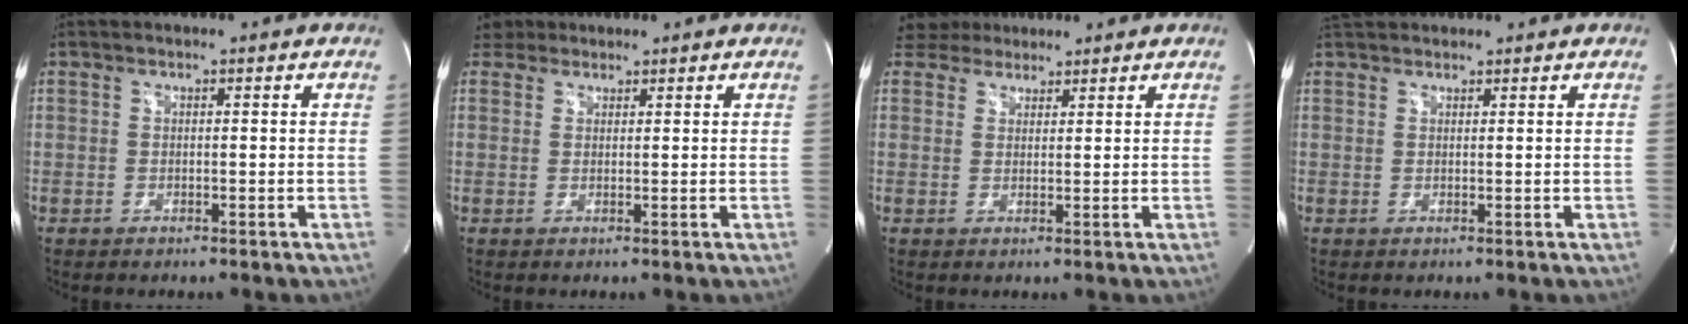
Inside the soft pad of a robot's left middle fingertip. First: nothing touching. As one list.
[{"total": 2.9, "force": [2.5, 1.4, -0.2], "torque": [0.000, 0.018, 0.044]}, {"total": 4.7, "force": [4.0, 2.4, 0.8], "torque": [-0.015, 0.025, 0.071]}, {"total": 3.5, "force": [3.2, 1.1, 0.8], "torque": [-0.015, 0.034, 0.056]}]